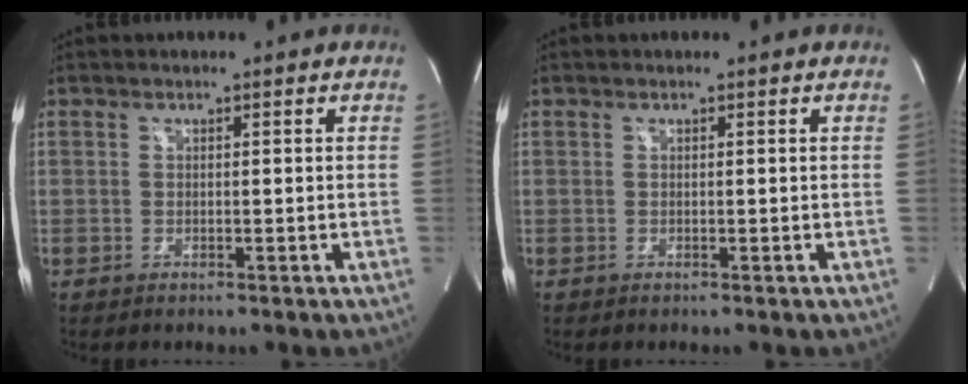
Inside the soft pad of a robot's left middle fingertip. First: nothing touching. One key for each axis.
{"total": 0.0}